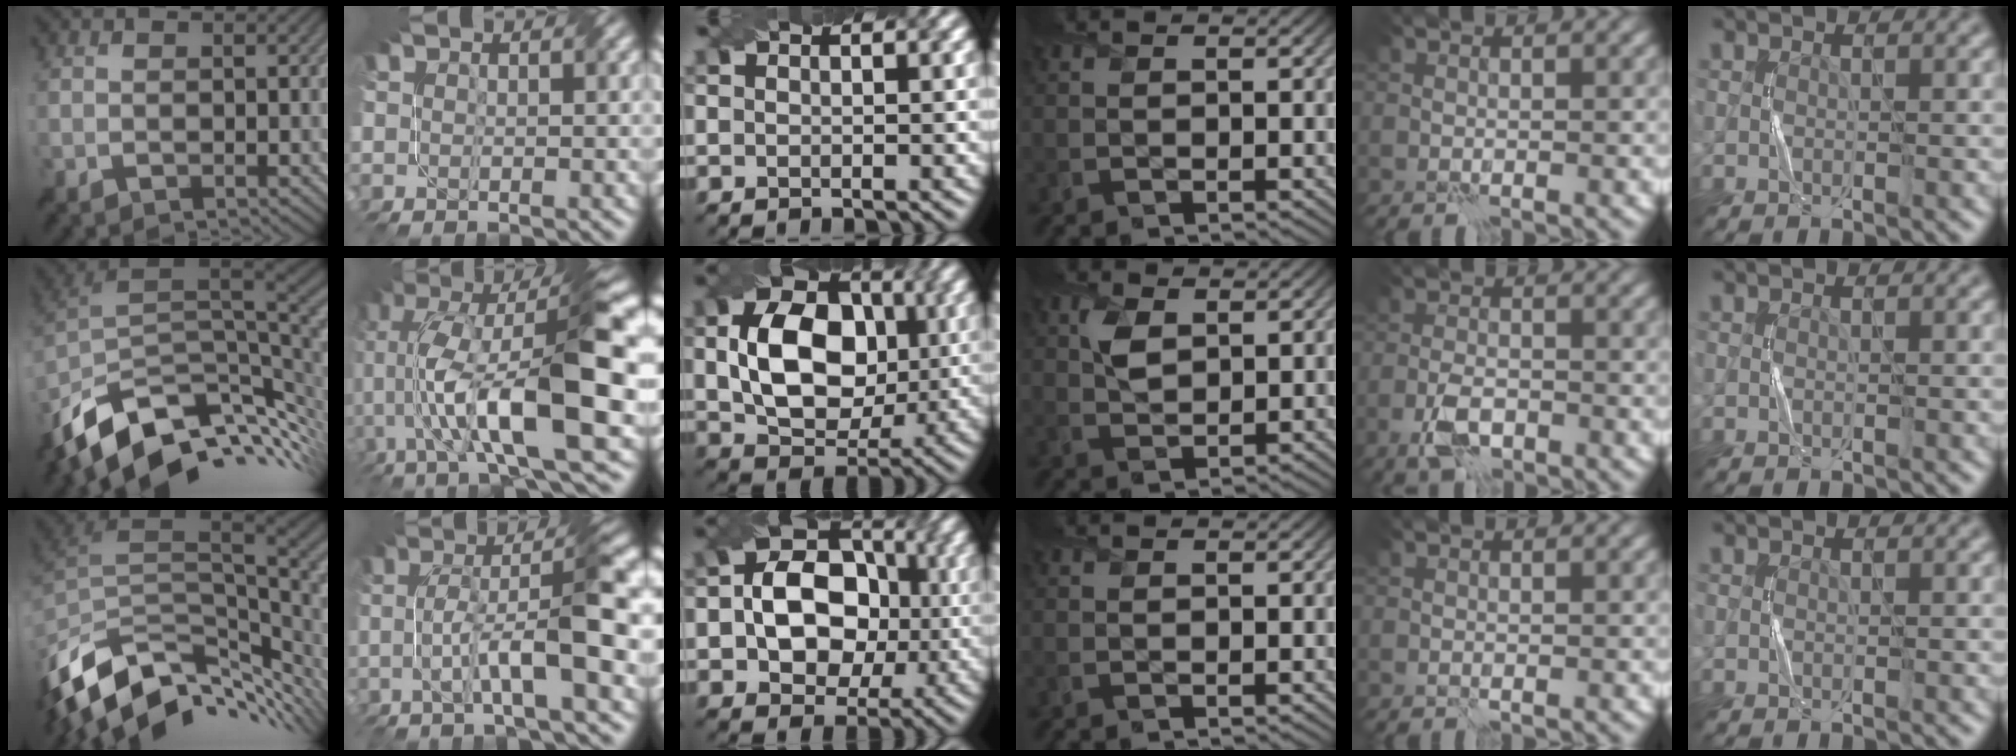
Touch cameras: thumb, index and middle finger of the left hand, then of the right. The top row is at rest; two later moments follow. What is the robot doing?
{"motion": "twist", "object": "screw"}